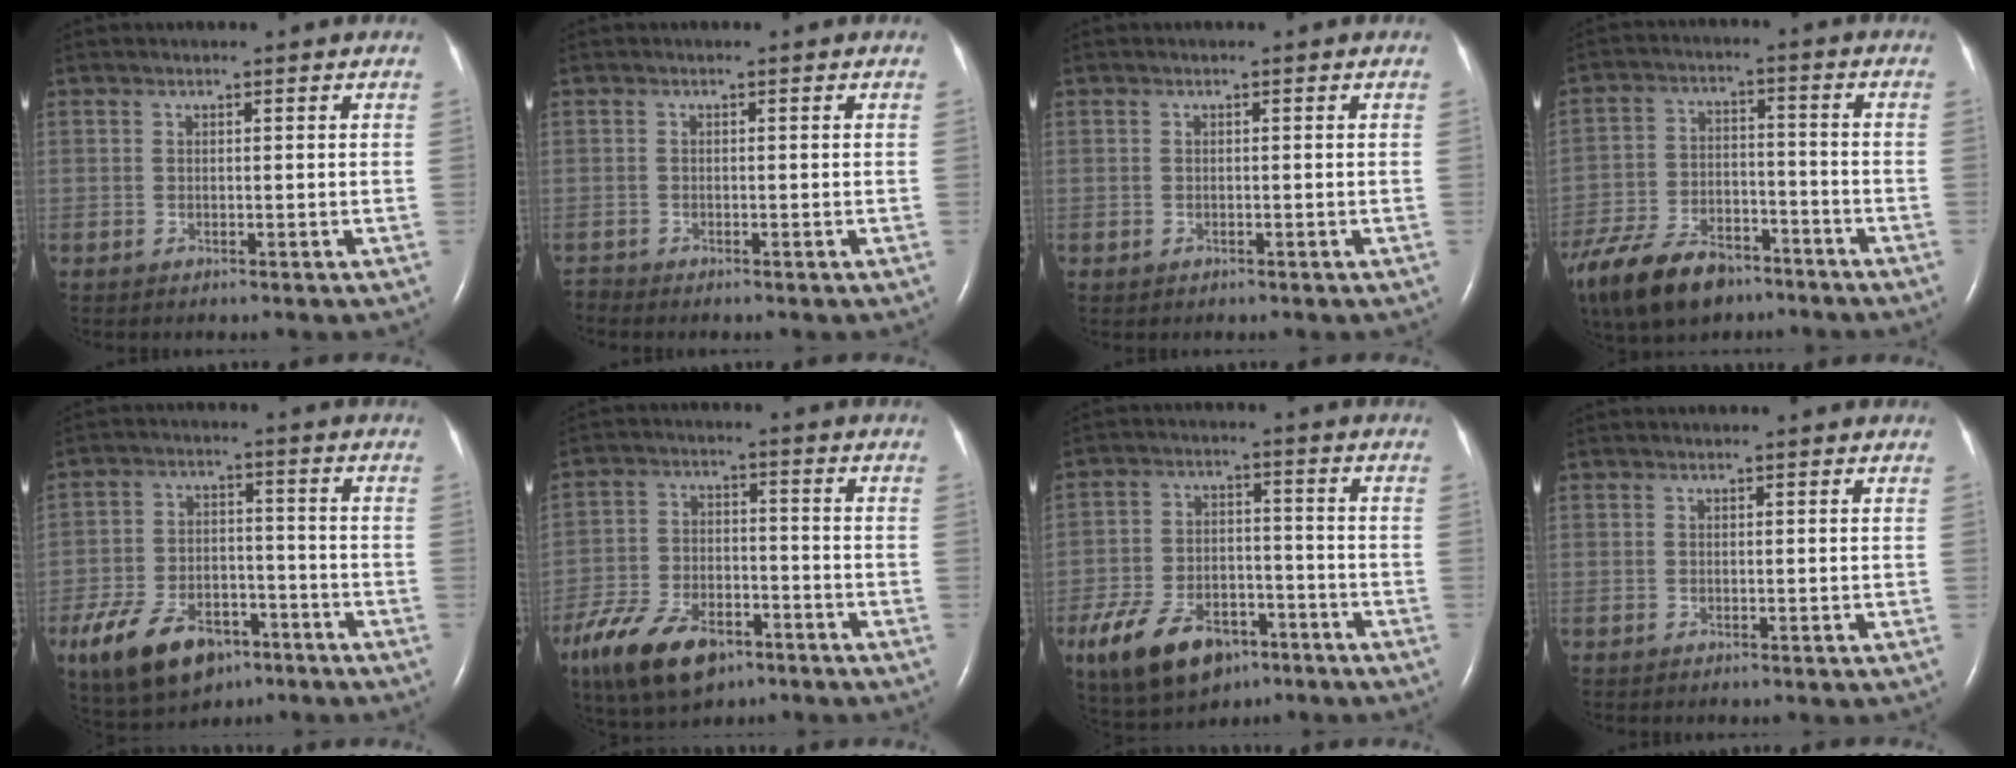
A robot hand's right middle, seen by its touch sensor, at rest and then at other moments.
{"total": 0.8, "force": [-0.8, -0.1, -0.2], "torque": [0.002, -0.006, -0.015]}
{"total": 0.6, "force": [-0.3, 0.4, 0.1], "torque": [-0.007, 0.002, -0.005]}
{"total": 17.7, "force": [-12.8, 8.4, 8.9], "torque": [-0.226, -0.017, -0.222]}
{"total": 13.6, "force": [-8.2, 7.3, 8.1], "torque": [-0.158, 0.002, -0.134]}
{"total": 15.0, "force": [-9.6, 7.2, 9.0], "torque": [-0.186, -0.013, -0.169]}
{"total": 13.6, "force": [-8.1, 7.3, 8.1], "torque": [-0.159, 0.002, -0.133]}
{"total": 0.0}